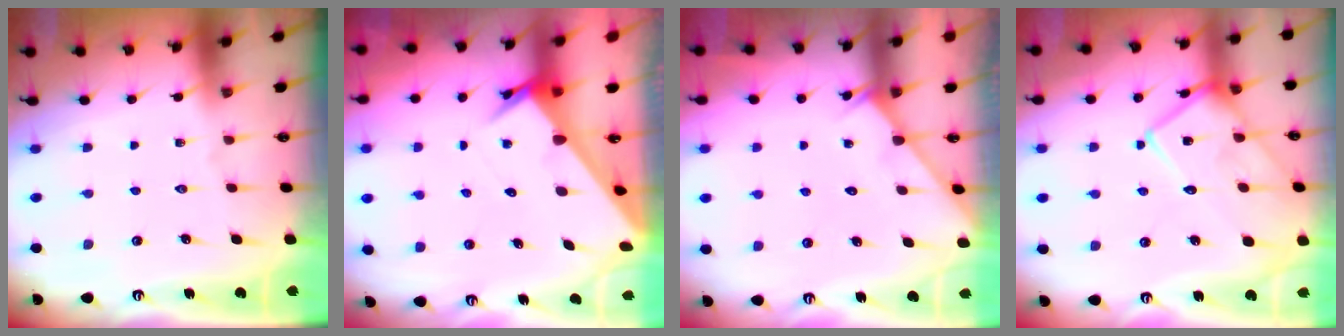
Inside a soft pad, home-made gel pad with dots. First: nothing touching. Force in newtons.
{"total": 3.6, "press": 3.6, "slide": 0.3}
{"total": 3.7, "press": 3.7, "slide": 0.3}
{"total": 15.9, "press": 15.8, "slide": 1.4}